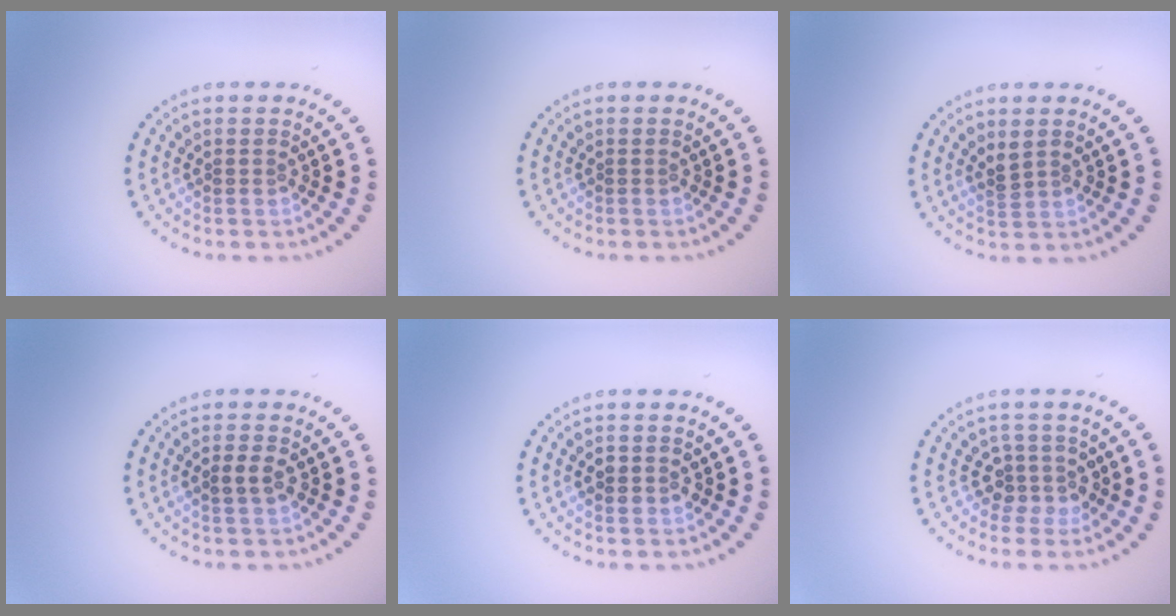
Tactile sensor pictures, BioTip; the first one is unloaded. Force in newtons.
{"total": 0.0}
{"total": 1.4, "press": 1.2, "slide": 0.7}
{"total": 1.9, "press": 1.9, "slide": 0.1}
{"total": 1.3, "press": 1.3, "slide": 0.1}
{"total": 2.4, "press": 1.8, "slide": 1.6}